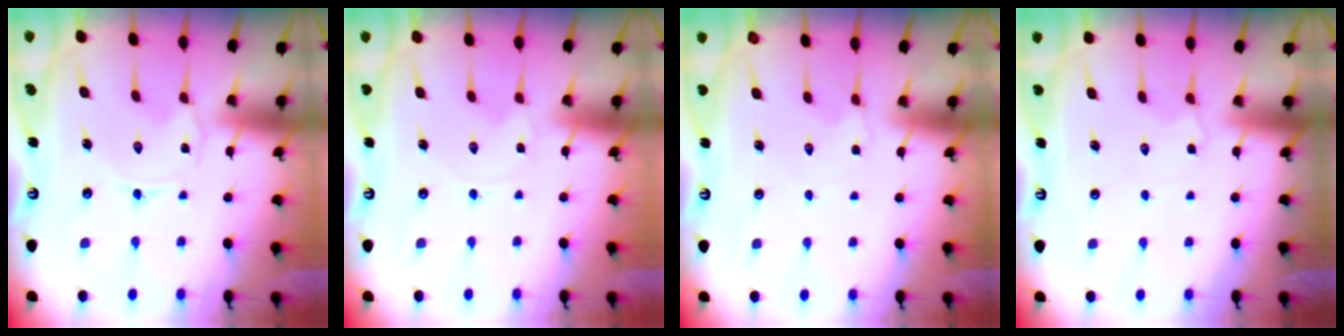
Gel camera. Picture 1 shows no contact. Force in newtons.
{"total": 0.0}
{"total": 1.6, "press": 1.6, "slide": 0.4}
{"total": 3.1, "press": 3.0, "slide": 0.7}